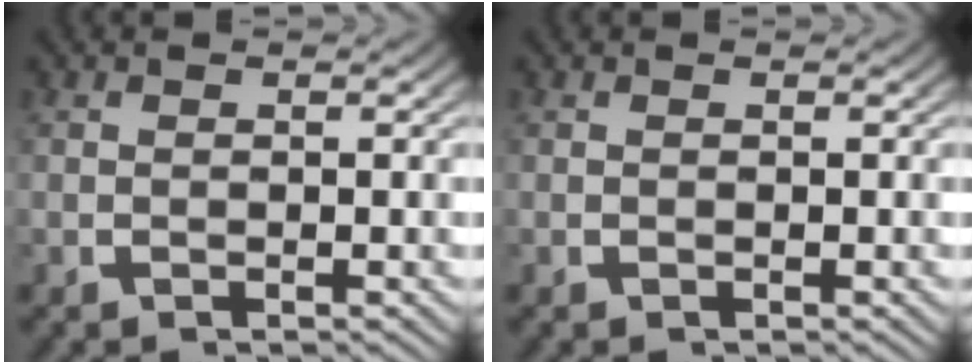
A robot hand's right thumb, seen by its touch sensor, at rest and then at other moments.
{"total": 0.0}